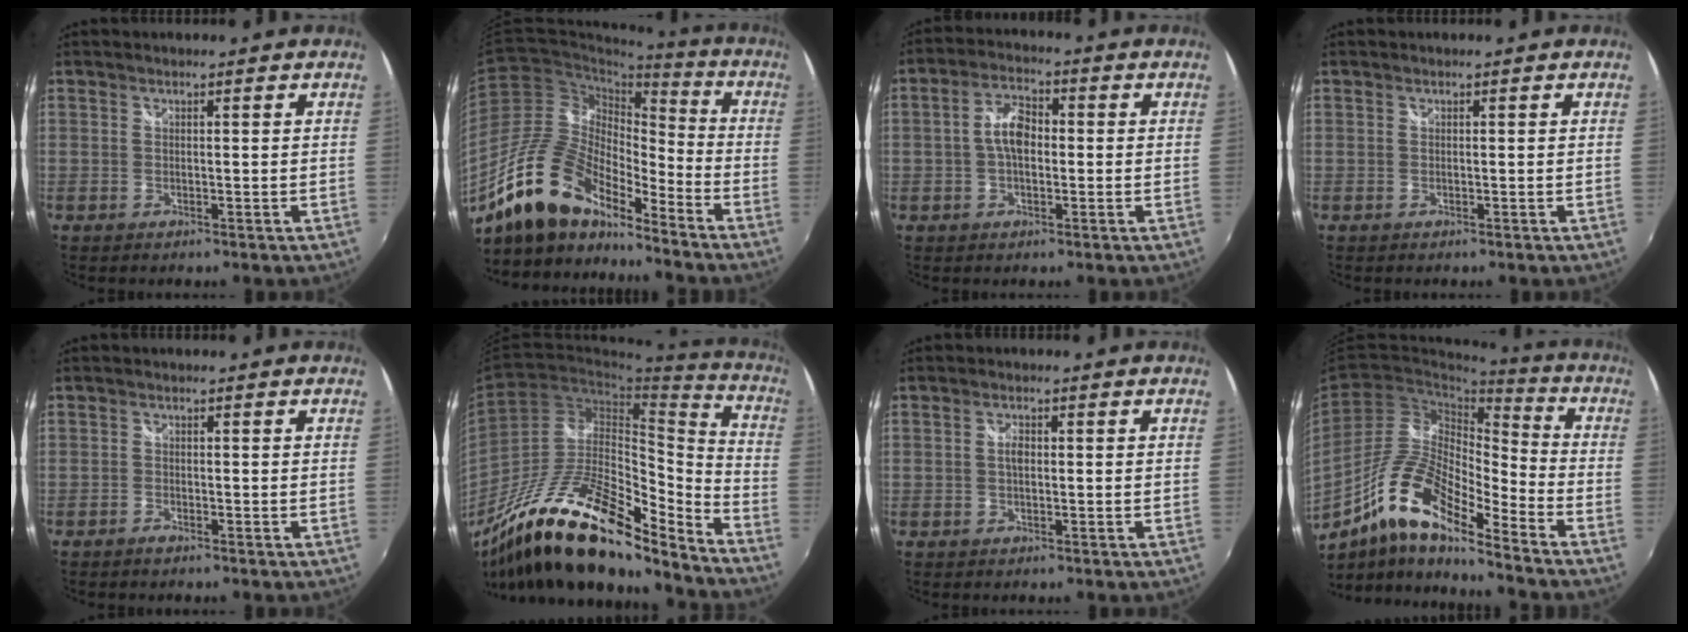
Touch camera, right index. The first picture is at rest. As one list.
[{"total": 17.6, "force": [-13.8, 6.8, 8.6], "torque": [-0.167, 0.006, -0.258]}, {"total": 5.8, "force": [-0.3, 3.3, 4.7], "torque": [-0.091, 0.016, -0.006]}, {"total": 0.0}, {"total": 1.1, "force": [-1.0, 0.4, 0.3], "torque": [-0.009, -0.002, -0.022]}, {"total": 25.0, "force": [-18.2, 7.8, 15.2], "torque": [-0.261, -0.009, -0.316]}, {"total": 1.7, "force": [0.0, 0.9, 1.4], "torque": [-0.026, 0.004, -0.002]}, {"total": 15.2, "force": [-9.9, 3.8, 10.9], "torque": [-0.202, -0.001, -0.198]}]